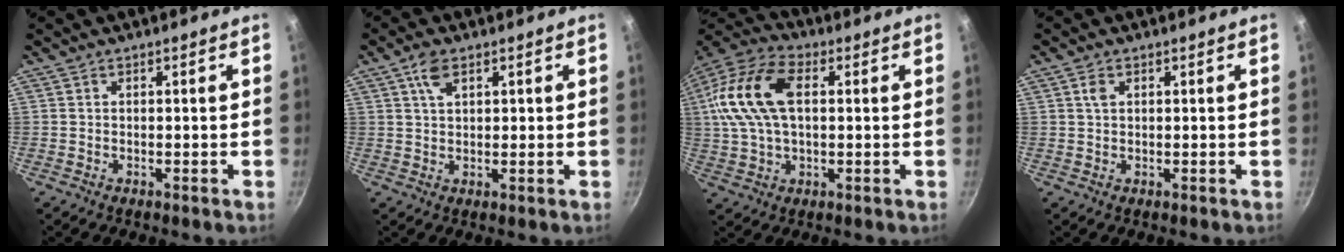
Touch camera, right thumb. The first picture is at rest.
{"total": 4.1, "force": [1.9, 2.2, 2.9], "torque": [-0.050, -0.002, 0.036]}
{"total": 17.6, "force": [2.9, 10.3, 14.0], "torque": [-0.277, 0.027, 0.041]}
{"total": 1.7, "force": [0.6, 1.0, 1.2], "torque": [-0.022, -0.001, 0.012]}